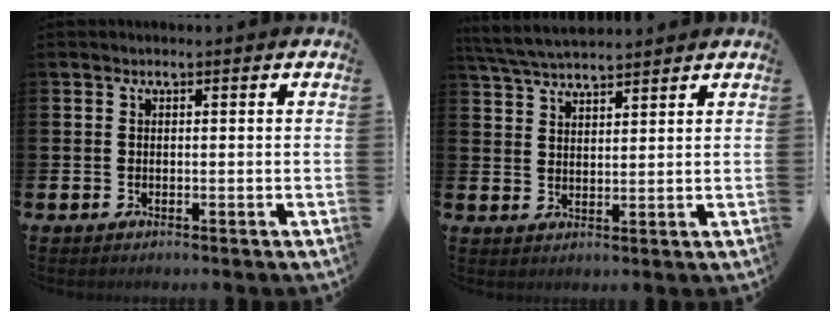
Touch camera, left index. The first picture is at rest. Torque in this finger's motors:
{"motor_torque": [0.85, -0.69, 0.37, 0.18]}